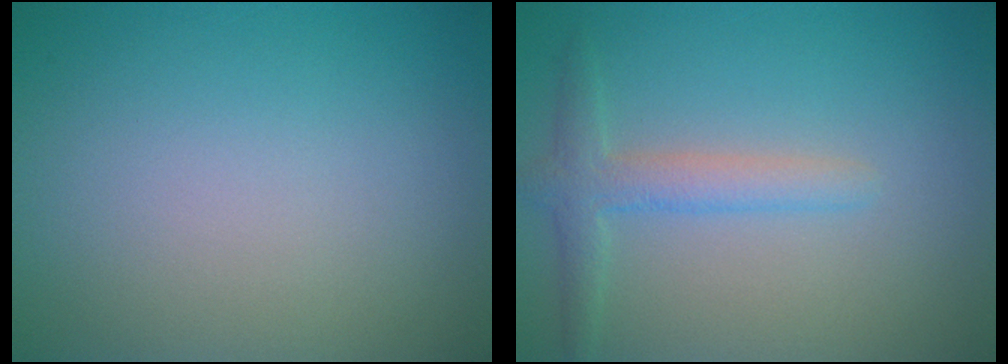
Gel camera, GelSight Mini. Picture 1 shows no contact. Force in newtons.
{"total": 2.5, "press": 2.5, "slide": 0.1}